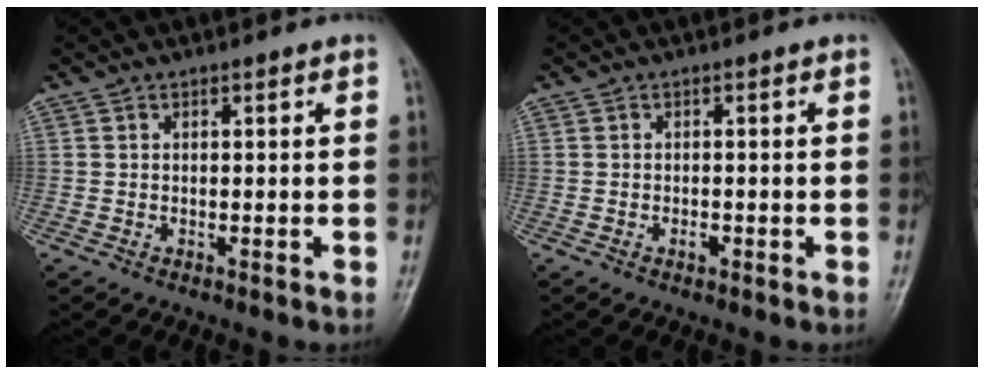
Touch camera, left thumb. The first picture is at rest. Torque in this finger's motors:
{"motor_torque": [-0.01, 0.01, 0.03, 0.01, 0.00]}